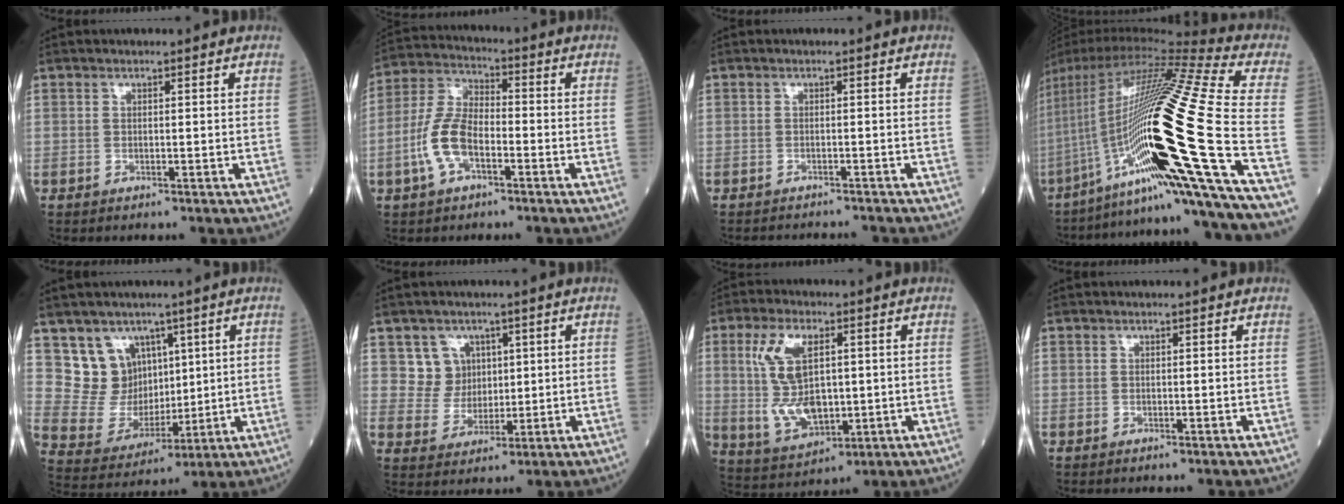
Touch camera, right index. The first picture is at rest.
{"total": 8.9, "force": [-3.0, 4.2, 7.3], "torque": [-0.170, 0.012, -0.062]}
{"total": 4.5, "force": [-4.5, 0.3, 0.7], "torque": [-0.002, -0.007, -0.059]}
{"total": 32.6, "force": [-9.4, -0.5, 31.2], "torque": [-0.539, -0.020, -0.177]}
{"total": 9.1, "force": [5.0, 7.2, 2.4], "torque": [-0.053, 0.026, 0.112]}
{"total": 5.3, "force": [2.2, 4.8, 0.2], "torque": [-0.004, 0.012, 0.044]}
{"total": 10.9, "force": [1.6, 5.3, 9.4], "torque": [-0.205, 0.004, 0.040]}
{"total": 0.0}